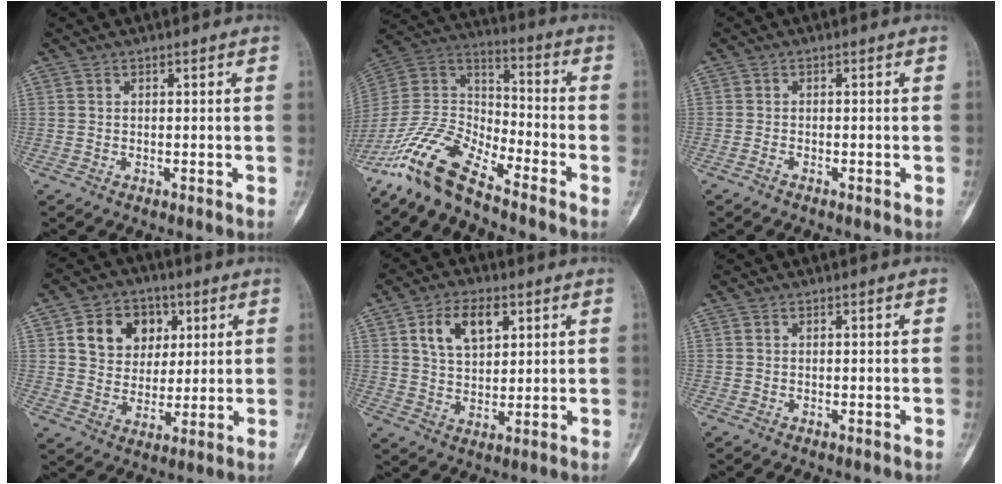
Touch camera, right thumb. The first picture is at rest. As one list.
[{"total": 13.7, "force": [-11.3, 3.7, 6.8], "torque": [-0.132, 0.080, -0.231]}, {"total": 0.8, "force": [-0.7, 0.3, 0.4], "torque": [-0.014, 0.004, -0.014]}, {"total": 11.7, "force": [4.0, 9.5, 5.6], "torque": [-0.047, -0.008, 0.070]}, {"total": 9.2, "force": [3.7, 5.5, 6.4], "torque": [-0.090, -0.009, 0.069]}, {"total": 0.0}]